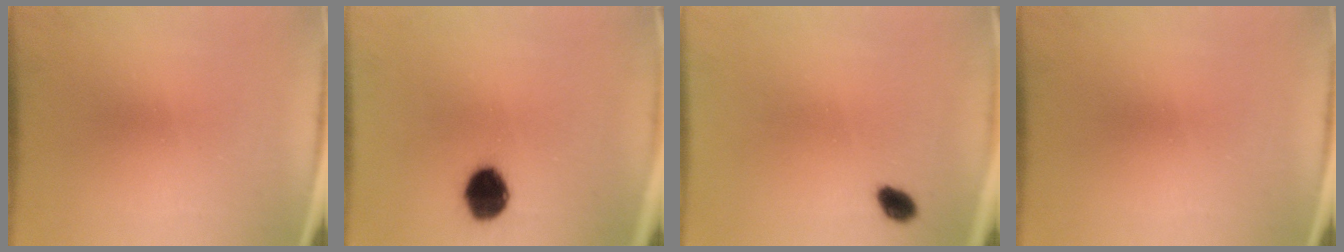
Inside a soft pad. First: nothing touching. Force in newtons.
{"total": 9.0}
{"total": 2.9}
{"total": 0.0}